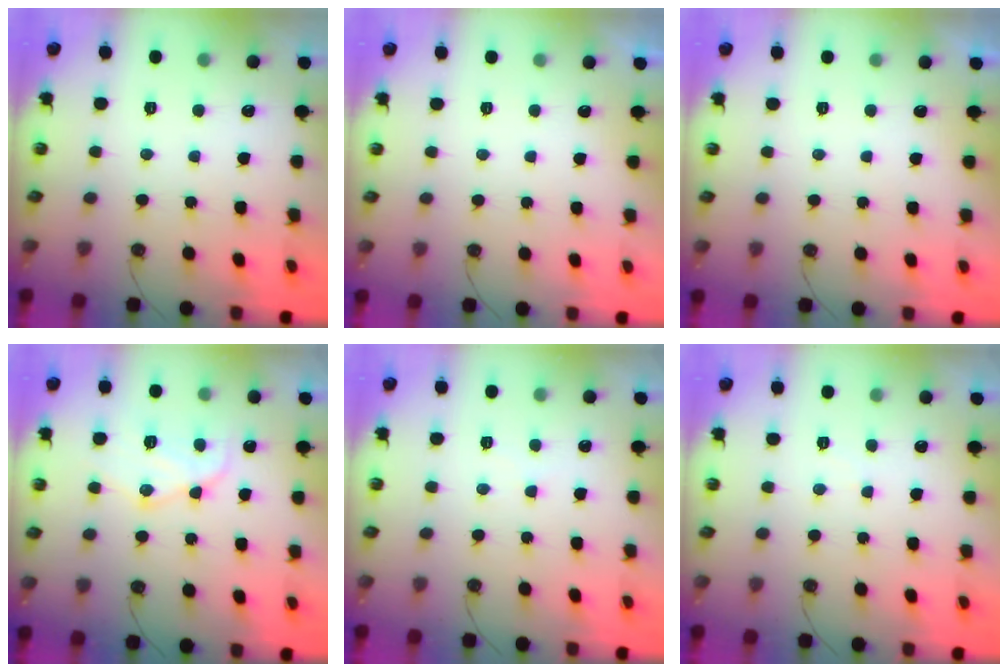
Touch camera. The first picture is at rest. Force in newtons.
{"total": 0.0}
{"total": 0.0}
{"total": 14.2, "press": 14.1, "slide": 1.2}
{"total": 1.8, "press": 1.8, "slide": 0.4}
{"total": 2.8, "press": 2.8, "slide": 0.5}